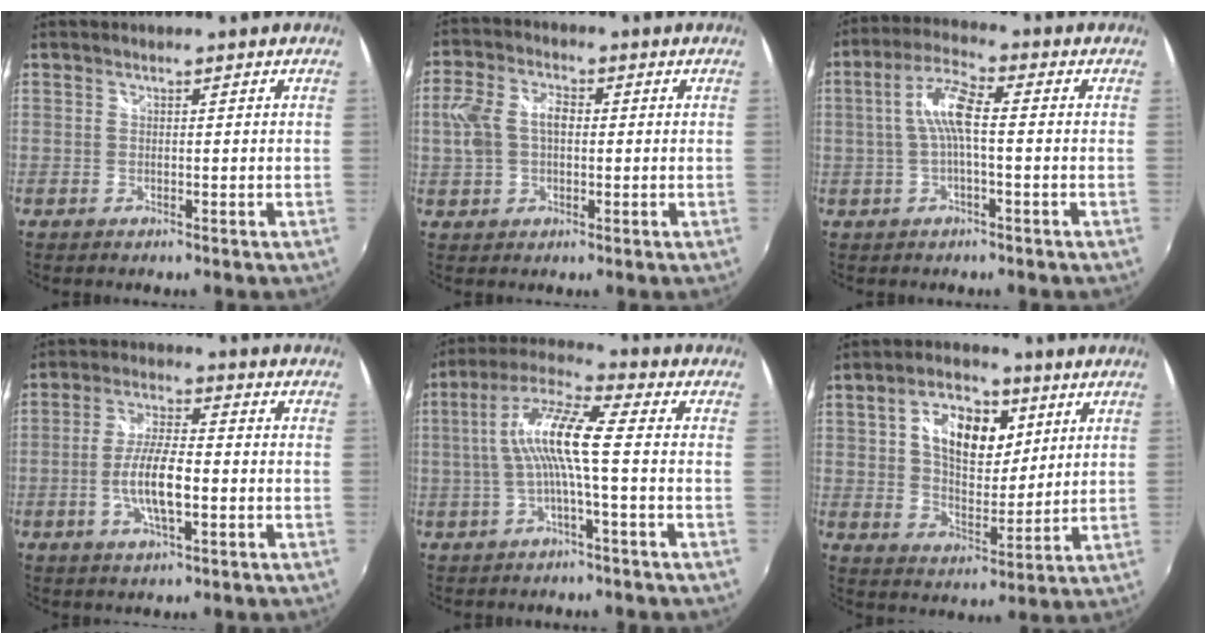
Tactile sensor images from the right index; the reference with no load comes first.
{"total": 8.0, "force": [0.3, 5.3, 5.9], "torque": [-0.126, 0.016, 0.007]}
{"total": 7.0, "force": [-0.3, 1.5, 6.8], "torque": [-0.142, 0.014, -0.005]}
{"total": 8.9, "force": [-2.3, 2.5, 8.2], "torque": [-0.162, -0.001, -0.042]}
{"total": 10.7, "force": [-0.7, 0.8, 10.7], "torque": [-0.214, 0.017, -0.012]}
{"total": 13.1, "force": [4.3, 7.8, 9.6], "torque": [-0.166, 0.015, 0.074]}